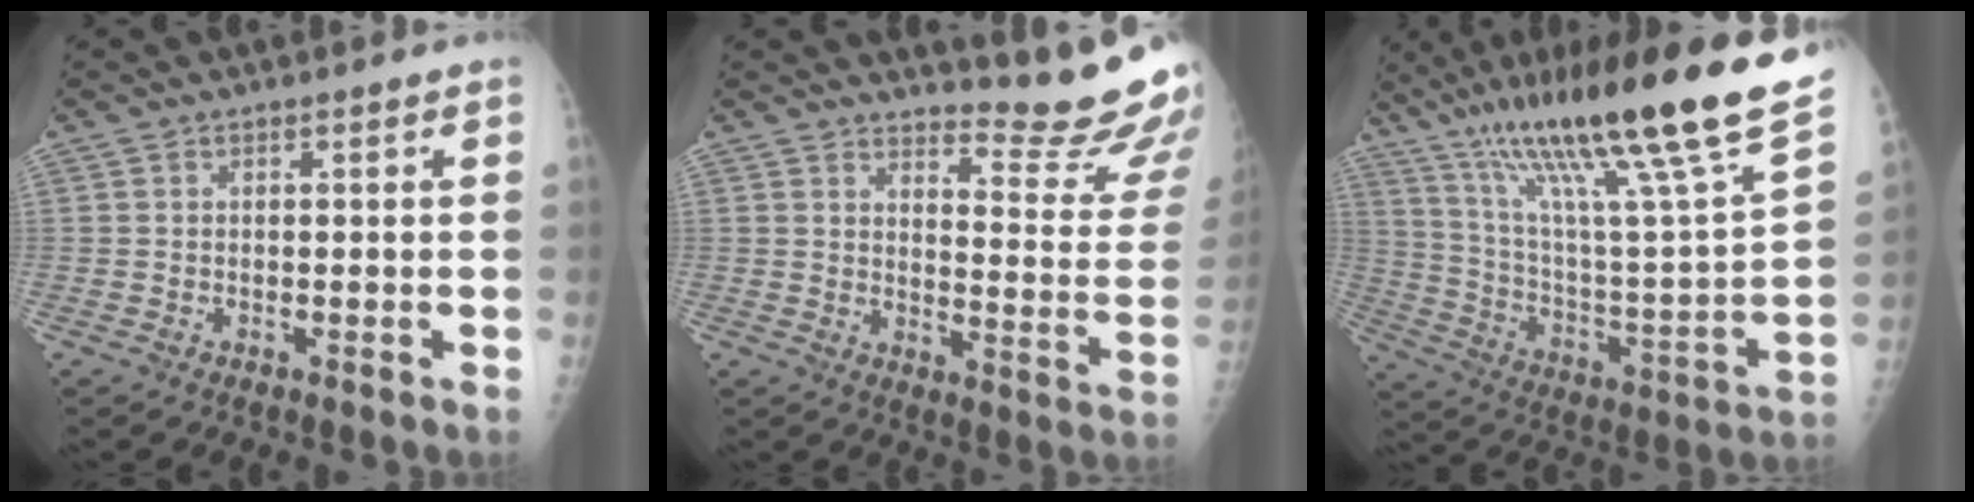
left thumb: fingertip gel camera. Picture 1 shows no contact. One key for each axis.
{"total": 16.5, "fx": 15.1, "fy": 1.7, "fz": 6.3, "tx": -0.055, "ty": -0.185, "tz": 0.176}
{"total": 30.9, "fx": 20.6, "fy": 2.7, "fz": 22.9, "tx": -0.367, "ty": -0.061, "tz": 0.346}